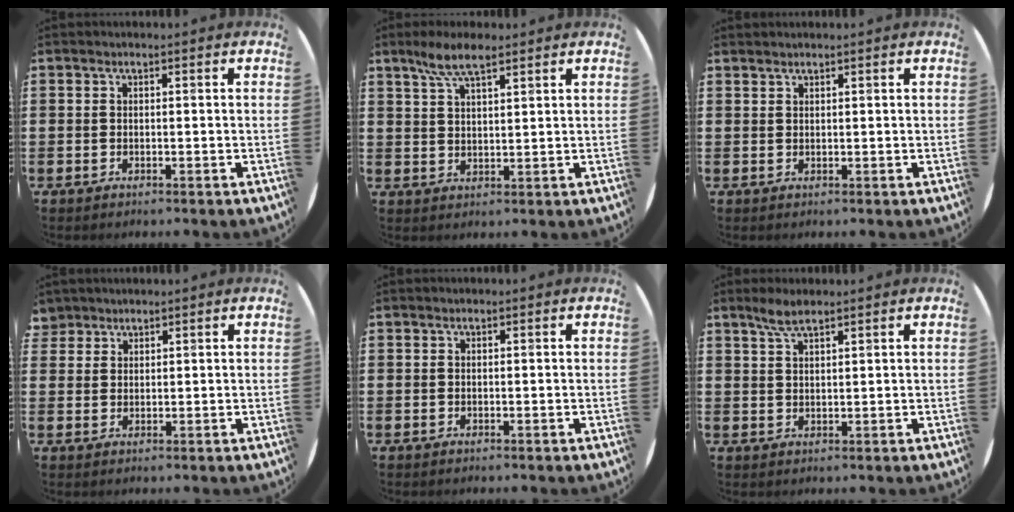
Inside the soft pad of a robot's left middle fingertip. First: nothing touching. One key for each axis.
{"total": 5.6, "fx": 4.2, "fy": 1.4, "fz": 3.5, "tx": -0.078, "ty": 0.002, "tz": 0.074}
{"total": 0.8, "fx": 0.8, "fy": 0.0, "fz": -0.2, "tx": 0.004, "ty": 0.003, "tz": 0.015}
{"total": 2.6, "fx": 2.4, "fy": 1.2, "fz": 0.1, "tx": 0.001, "ty": 0.001, "tz": 0.046}
{"total": 0.0}
{"total": 3.1, "fx": 2.5, "fy": 0.6, "fz": 1.8, "tx": -0.038, "ty": 0.005, "tz": 0.045}